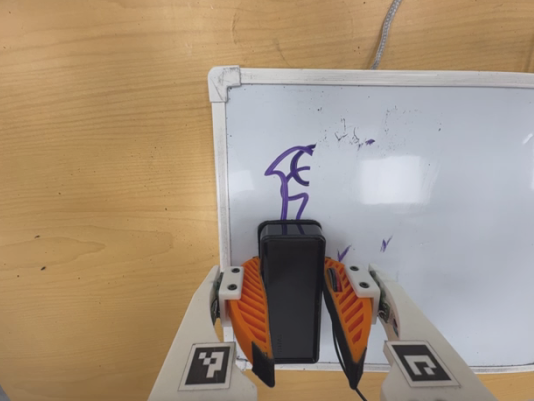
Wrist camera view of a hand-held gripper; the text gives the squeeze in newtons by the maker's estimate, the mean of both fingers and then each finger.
{"total": 12.5, "left": 13.3, "right": 11.6}